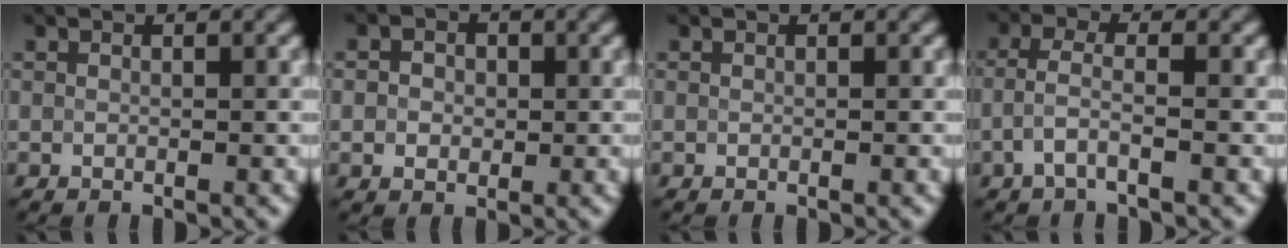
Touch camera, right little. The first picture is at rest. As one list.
[{"total": 1.7, "force": [0.0, 1.5, 0.7], "torque": [-0.003, 0.000, -0.005]}, {"total": 0.0}, {"total": 2.4, "force": [-1.0, 0.4, 2.1], "torque": [-0.050, 0.010, -0.025]}]